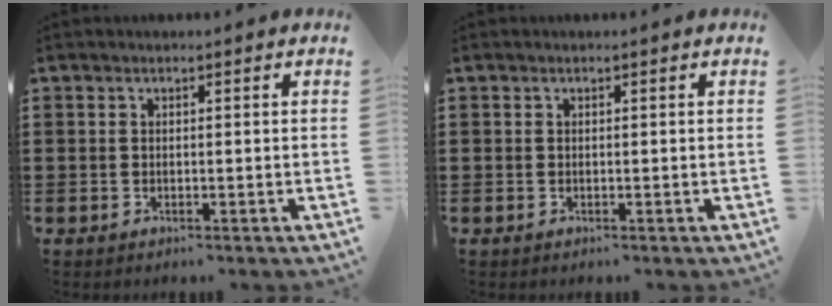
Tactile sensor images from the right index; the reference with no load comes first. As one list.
[{"total": 0.0}]